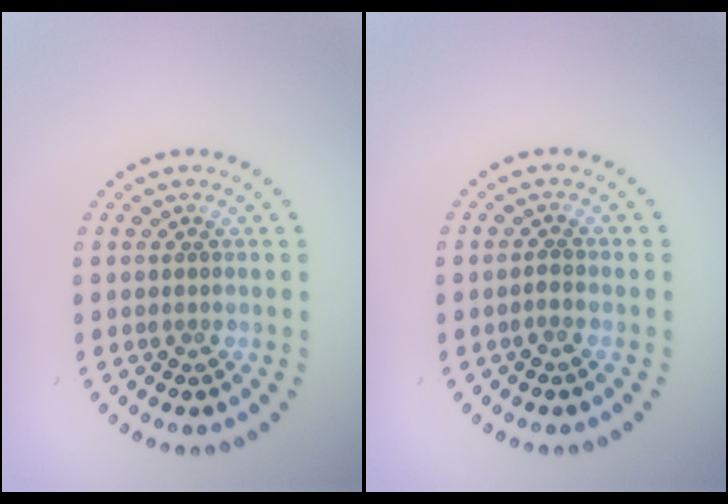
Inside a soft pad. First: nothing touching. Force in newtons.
{"total": 0.5, "press": 0.5, "slide": 0.2}